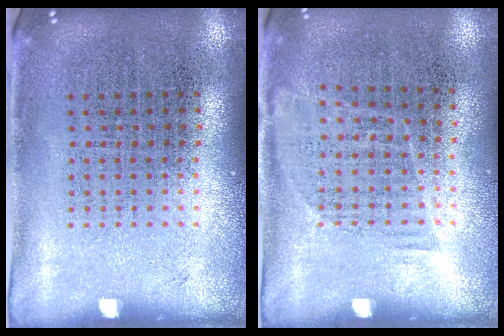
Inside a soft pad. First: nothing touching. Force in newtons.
{"total": 1.1, "press": 0.8, "slide": 0.6}